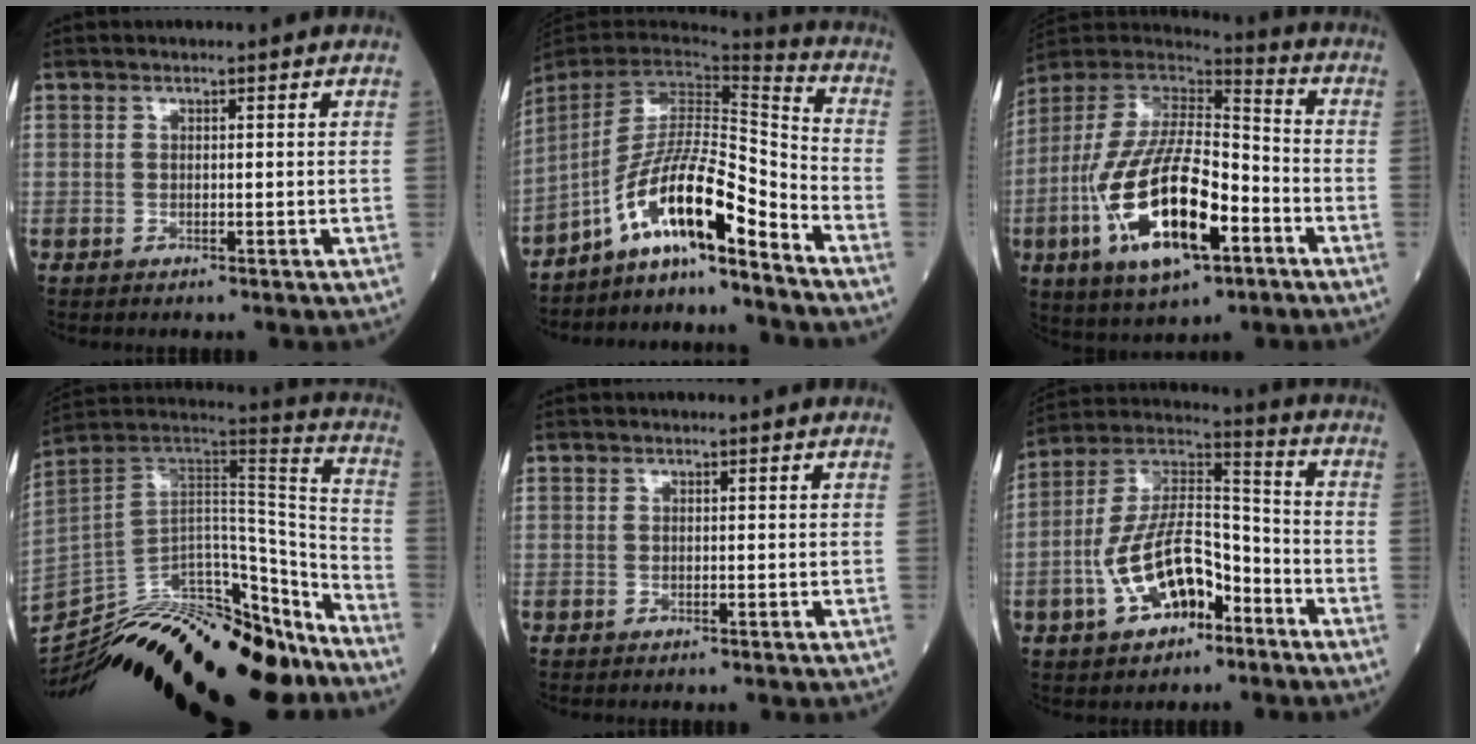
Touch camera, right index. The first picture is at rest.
{"total": 13.2, "force": [-9.5, 1.0, 9.2], "torque": [-0.164, 0.022, -0.173]}
{"total": 21.3, "force": [-7.5, 7.3, 18.6], "torque": [-0.395, -0.016, -0.132]}
{"total": 31.2, "force": [-26.5, 7.4, 14.8], "torque": [-0.251, 0.002, -0.404]}
{"total": 0.0}
{"total": 14.0, "force": [-5.6, 6.8, 10.9], "torque": [-0.221, 0.027, -0.097]}